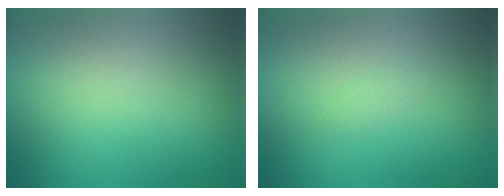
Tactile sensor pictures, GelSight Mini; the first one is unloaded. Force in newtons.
{"total": 0.6, "press": 0.6, "slide": 0.0}